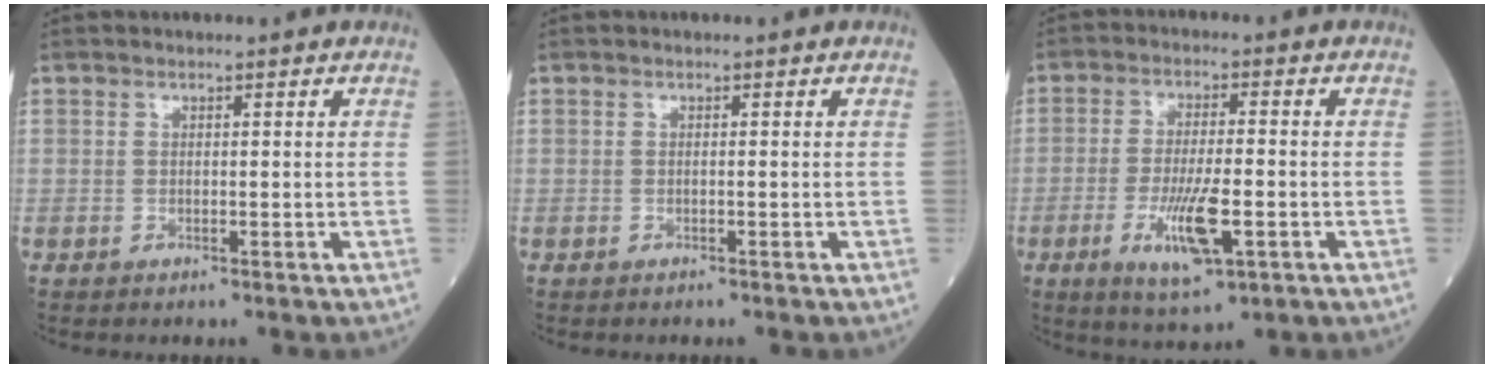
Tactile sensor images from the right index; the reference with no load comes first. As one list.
[{"total": 0.0}, {"total": 8.7, "force": [-2.9, 1.8, 8.0], "torque": [-0.150, -0.014, -0.046]}]